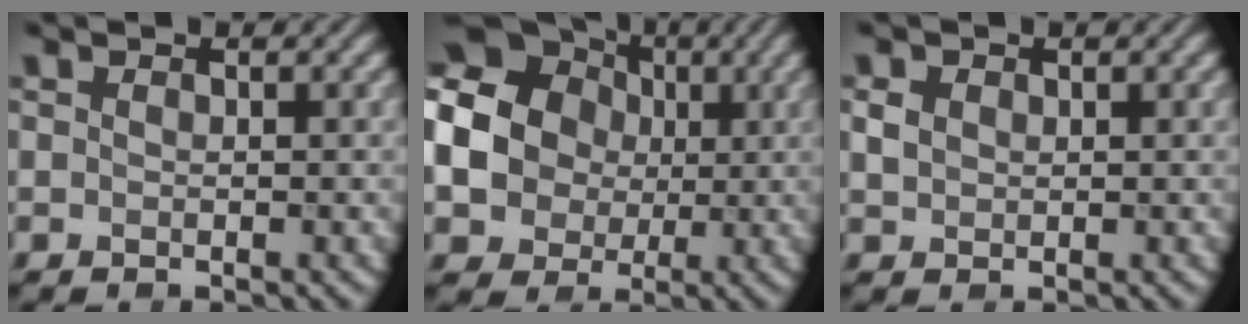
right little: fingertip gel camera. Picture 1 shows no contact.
{"total": 18.2, "force": [2.3, 16.4, 7.5], "torque": [-0.193, 0.017, -0.002]}
{"total": 1.4, "force": [0.5, 1.2, 0.6], "torque": [-0.015, 0.002, 0.009]}